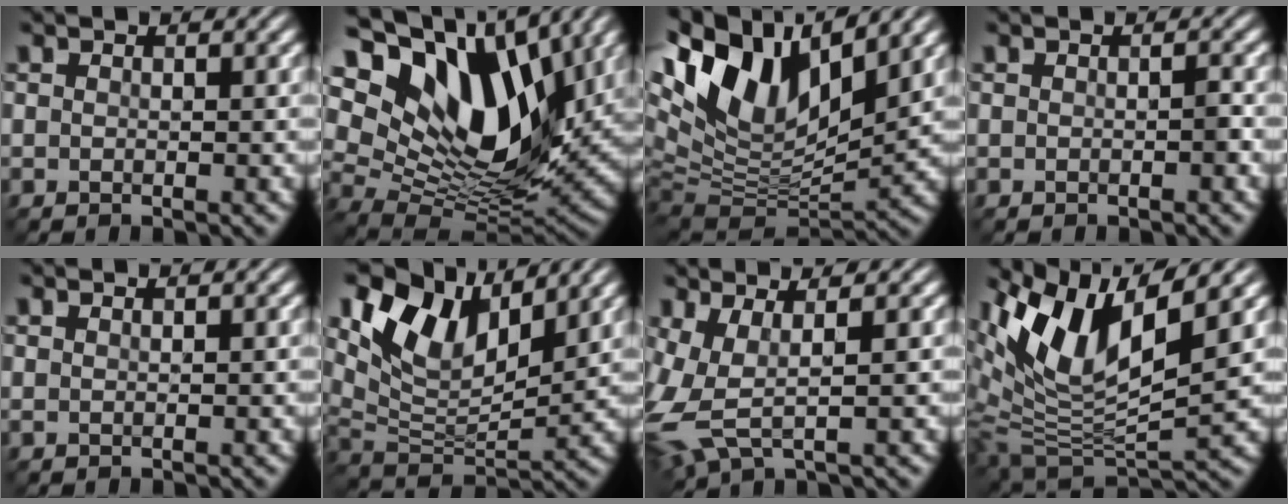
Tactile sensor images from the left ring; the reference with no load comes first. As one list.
[{"total": 16.0, "force": [7.2, 8.7, 11.3], "torque": [-0.199, 0.014, 0.123]}, {"total": 14.3, "force": [6.1, 7.2, 10.7], "torque": [-0.205, 0.022, 0.110]}, {"total": 0.6, "force": [-0.2, 0.1, 0.6], "torque": [-0.009, 0.004, -0.002]}, {"total": 0.6, "force": [0.5, 0.2, 0.4], "torque": [-0.005, -0.002, 0.003]}, {"total": 9.2, "force": [5.2, 4.5, 6.1], "torque": [-0.116, 0.001, 0.097]}, {"total": 5.1, "force": [-0.1, 2.1, 4.6], "torque": [-0.130, -0.008, -0.001]}, {"total": 10.5, "force": [5.0, 4.1, 8.3], "torque": [-0.166, 0.002, 0.096]}]